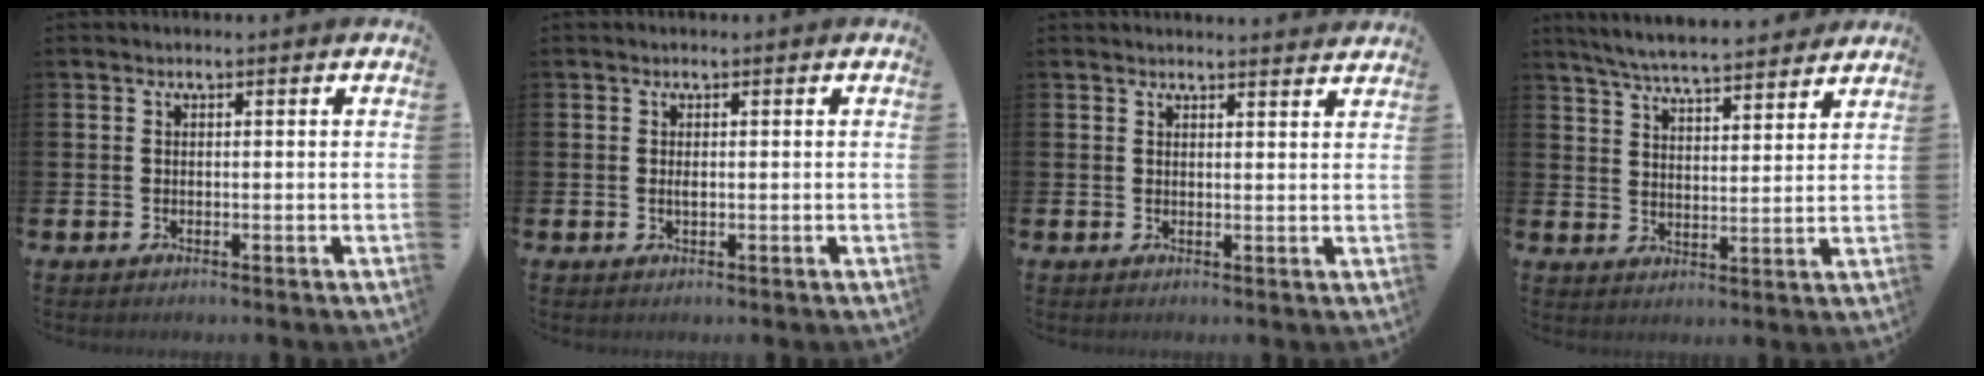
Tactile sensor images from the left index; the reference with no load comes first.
{"total": 0.7, "force": [0.1, 0.2, 0.7], "torque": [-0.011, 0.000, 0.000]}
{"total": 2.0, "force": [2.0, 0.0, -0.1], "torque": [0.009, -0.017, 0.034]}
{"total": 6.2, "force": [6.1, 0.3, 1.3], "torque": [-0.050, -0.034, 0.108]}